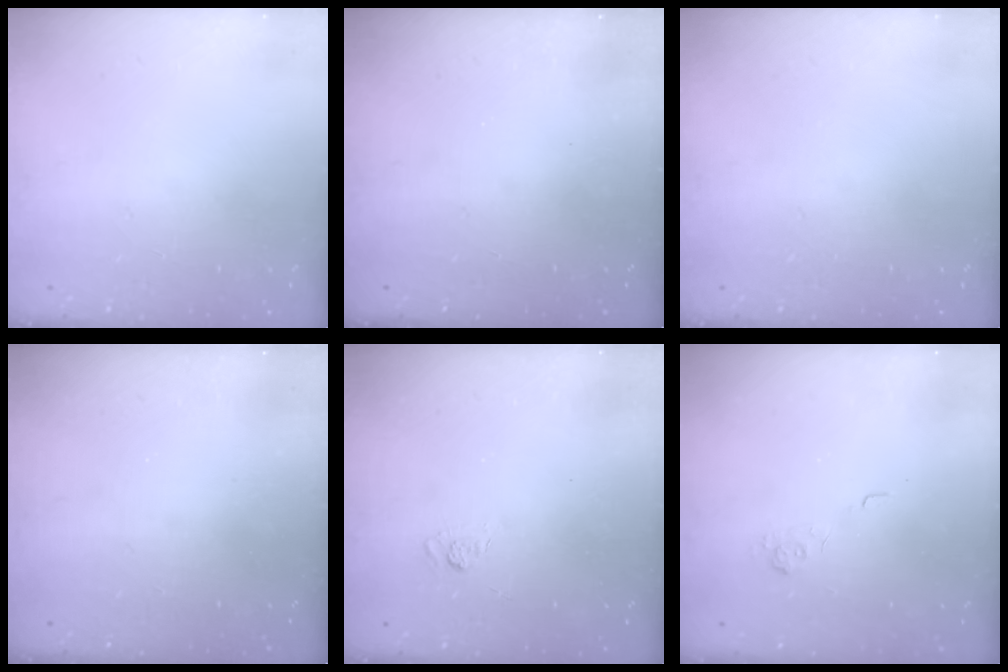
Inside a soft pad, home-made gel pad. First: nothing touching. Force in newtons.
{"total": 2.3, "press": 2.2, "slide": 0.8}
{"total": 0.0}
{"total": 2.3, "press": 2.2, "slide": 0.8}
{"total": 2.2, "press": 1.8, "slide": 1.3}
{"total": 2.2, "press": 1.7, "slide": 1.4}